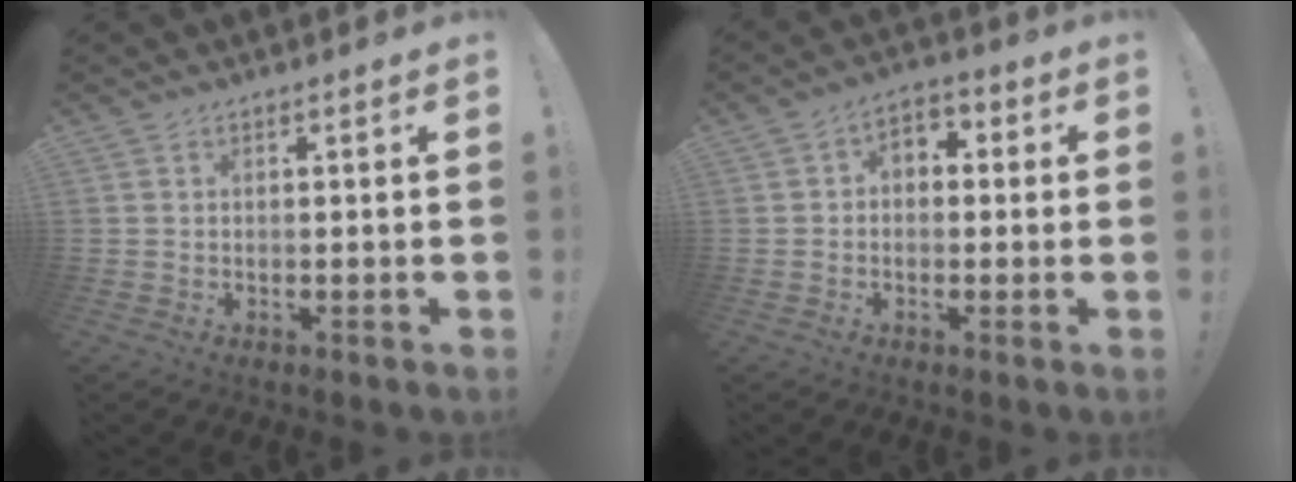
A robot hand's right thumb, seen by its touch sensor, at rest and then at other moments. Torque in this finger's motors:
{"motor_torque": [0.10, 0.10, -0.02, 0.16, -0.01]}